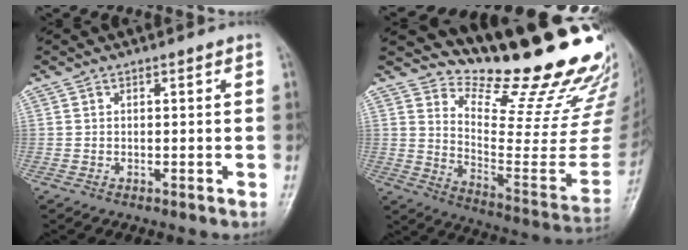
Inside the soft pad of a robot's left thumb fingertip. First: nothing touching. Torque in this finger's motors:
{"motor_torque": [1.81, -0.40, 1.32, -1.45, 0.01]}